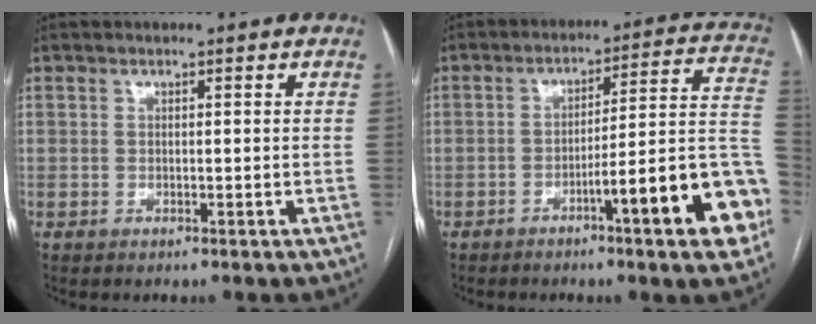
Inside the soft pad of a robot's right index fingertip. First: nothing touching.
{"total": 15.7, "force": [-6.8, 1.1, 14.1], "torque": [-0.140, 0.025, -0.093]}